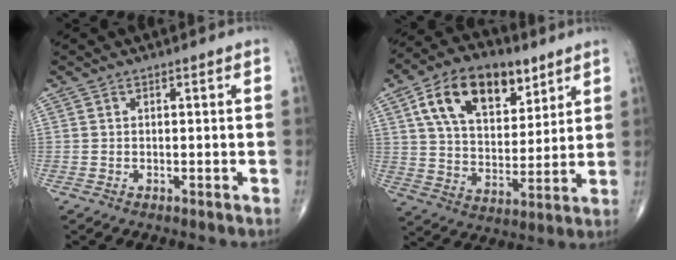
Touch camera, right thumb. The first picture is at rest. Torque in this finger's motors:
{"motor_torque": [0.26, 3.21, 1.15, 0.64, 0.07]}